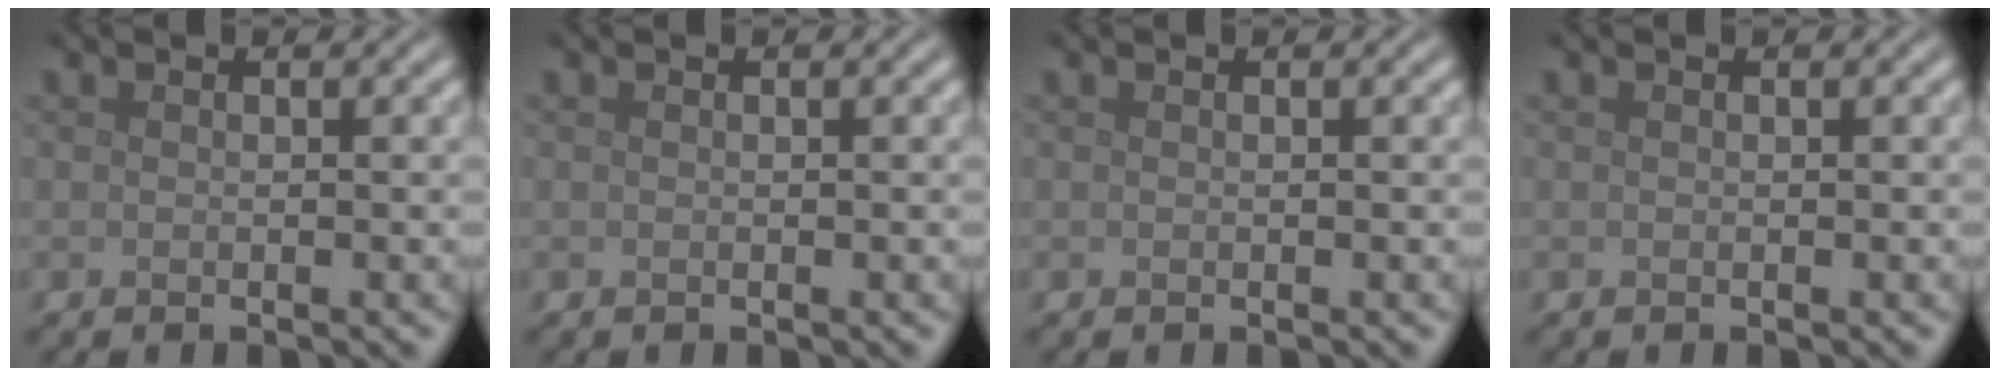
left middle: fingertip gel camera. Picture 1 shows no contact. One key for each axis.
{"total": 0.0}
{"total": 0.0}
{"total": 0.0}